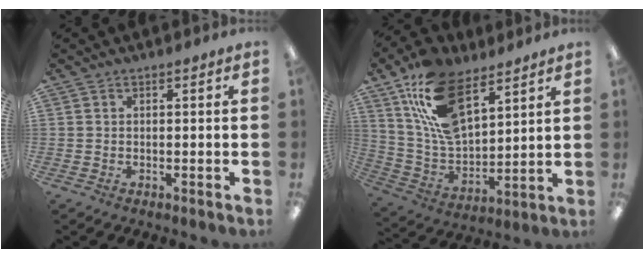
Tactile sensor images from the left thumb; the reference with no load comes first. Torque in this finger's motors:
{"motor_torque": [0.48, 0.56, 1.36, -1.41, 0.19]}